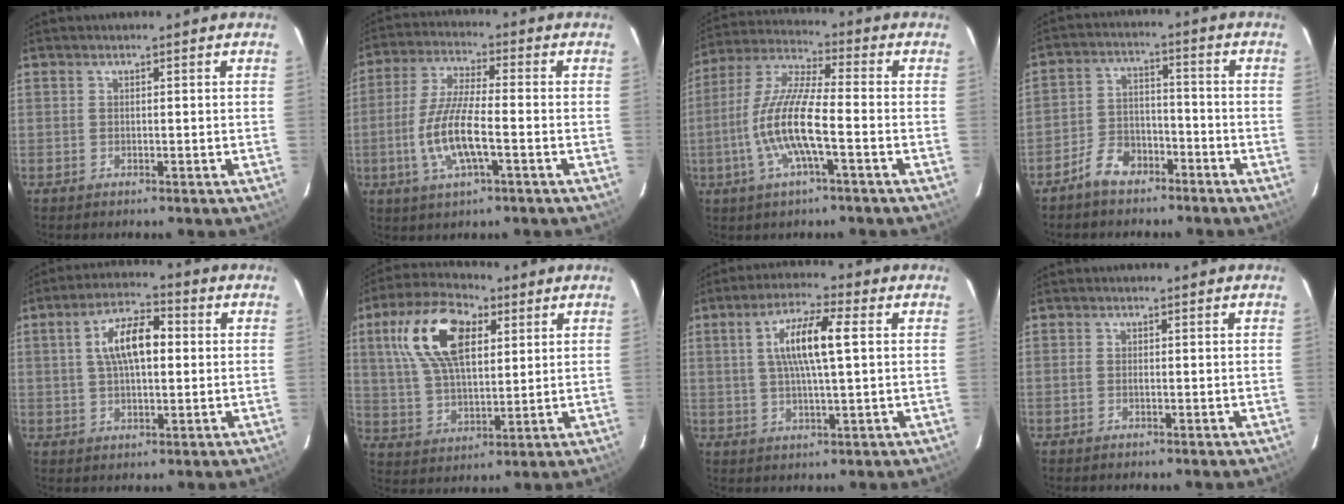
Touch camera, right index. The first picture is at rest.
{"total": 11.0, "force": [-3.2, 2.7, 10.2], "torque": [-0.212, -0.006, -0.061]}
{"total": 12.7, "force": [-3.7, 2.1, 12.0], "torque": [-0.248, -0.003, -0.072]}
{"total": 7.6, "force": [-5.6, 4.3, 2.8], "torque": [-0.073, 0.026, -0.091]}
{"total": 9.5, "force": [1.5, 4.1, 8.4], "torque": [-0.152, 0.020, 0.026]}
{"total": 15.9, "force": [6.0, 8.0, 12.4], "torque": [-0.240, 0.029, 0.111]}
{"total": 9.4, "force": [1.8, 1.6, 9.1], "torque": [-0.169, 0.009, 0.032]}
{"total": 0.8, "force": [-0.2, 0.2, 0.7], "torque": [-0.015, 0.001, -0.006]}